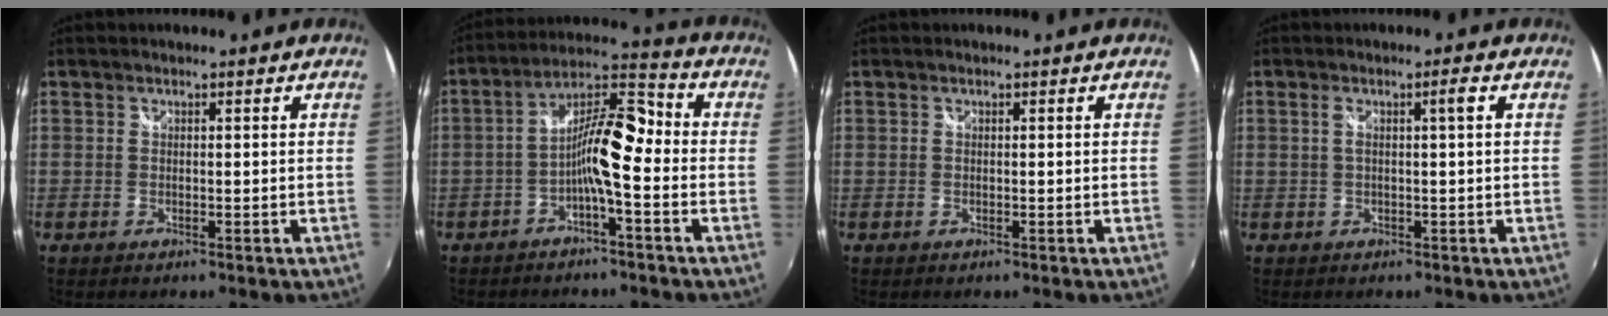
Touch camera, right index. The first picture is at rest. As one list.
[{"total": 8.8, "force": [-3.0, 2.1, 8.0], "torque": [-0.164, 0.022, -0.059]}, {"total": 0.0}, {"total": 2.0, "force": [0.1, -0.4, 2.0], "torque": [-0.030, 0.004, 0.002]}]